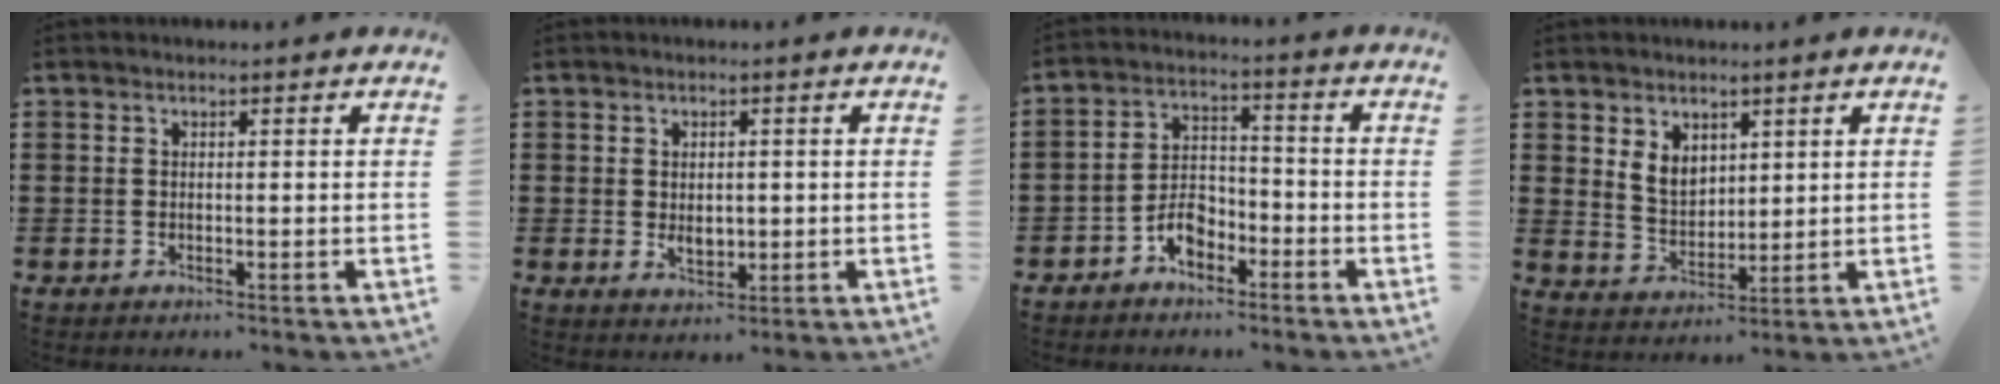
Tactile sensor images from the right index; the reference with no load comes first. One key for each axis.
{"total": 2.8, "fx": 0.0, "fy": 1.9, "fz": 2.1, "tx": -0.034, "ty": 0.003, "tz": -0.002}
{"total": 5.1, "fx": -3.1, "fy": 3.1, "fz": 2.6, "tx": -0.053, "ty": 0.012, "tz": -0.061}
{"total": 4.7, "fx": 2.5, "fy": 3.4, "fz": 2.0, "tx": -0.053, "ty": 0.010, "tz": 0.047}